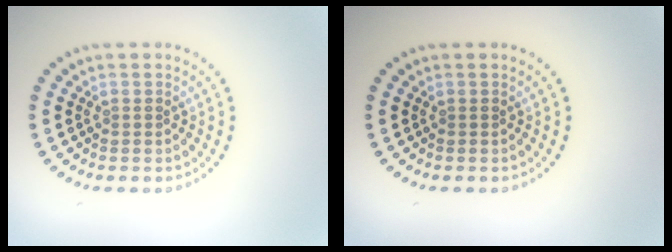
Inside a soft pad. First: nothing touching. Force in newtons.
{"total": 0.0}